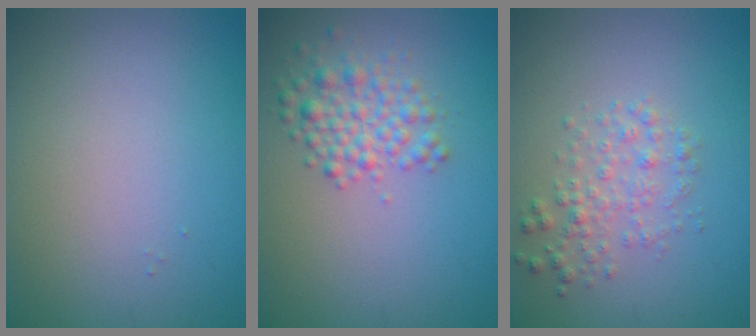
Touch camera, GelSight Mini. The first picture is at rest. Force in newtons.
{"total": 2.9, "press": 2.9, "slide": 0.1}
{"total": 2.3, "press": 2.3, "slide": 0.0}